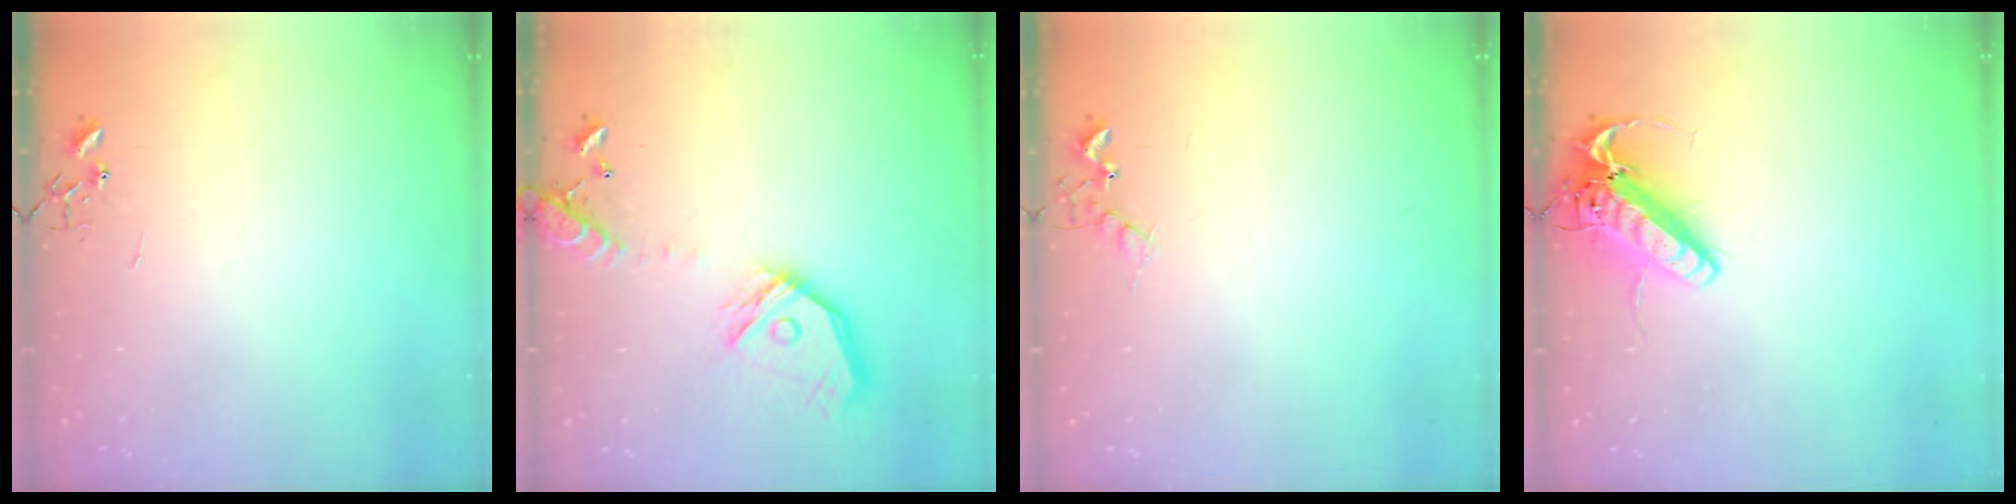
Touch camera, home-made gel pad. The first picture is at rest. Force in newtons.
{"total": 17.0, "press": 16.8, "slide": 2.7}
{"total": 4.8, "press": 4.7, "slide": 0.8}
{"total": 14.8, "press": 14.5, "slide": 2.9}